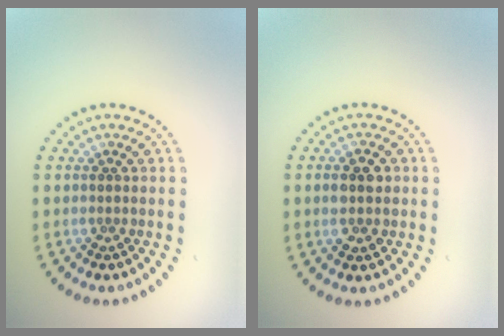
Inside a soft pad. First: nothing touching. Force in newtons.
{"total": 3.2, "press": 3.2, "slide": 0.1}